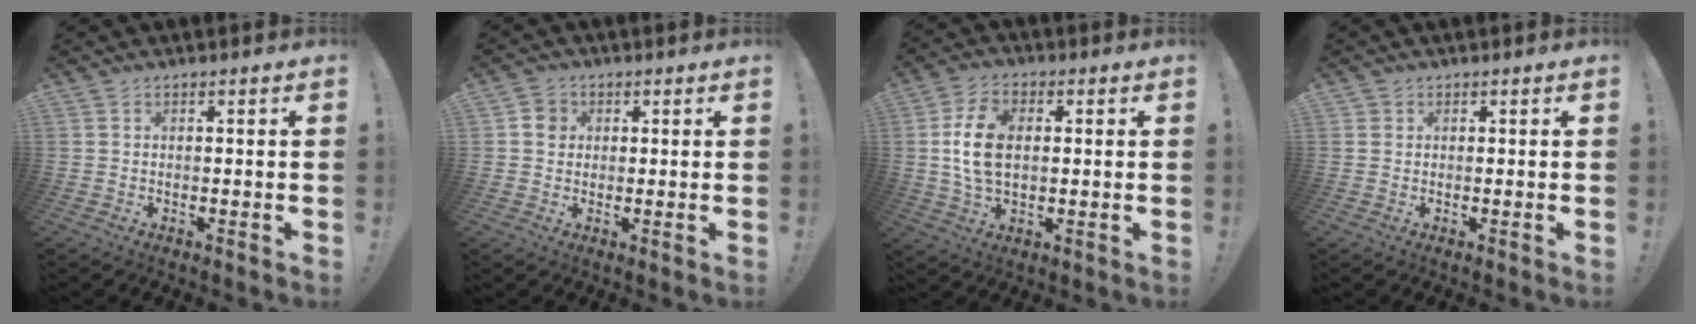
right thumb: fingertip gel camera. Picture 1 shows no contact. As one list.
[{"total": 4.7, "force": [0.8, 4.4, 1.5], "torque": [-0.016, 0.006, 0.015]}, {"total": 12.0, "force": [1.1, 7.7, 9.1], "torque": [-0.170, 0.001, 0.020]}, {"total": 1.1, "force": [0.6, 0.9, 0.1], "torque": [-0.005, 0.002, 0.012]}]